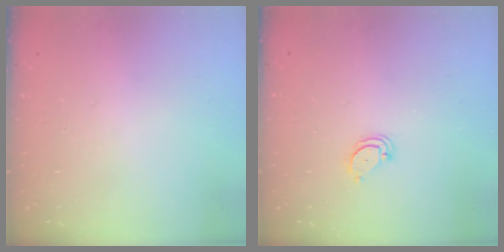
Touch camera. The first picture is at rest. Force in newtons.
{"total": 2.1, "press": 2.1, "slide": 0.2}